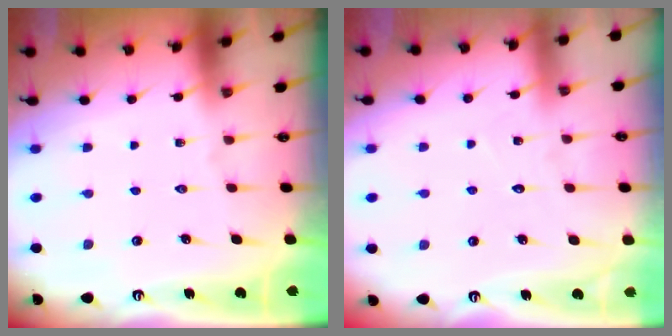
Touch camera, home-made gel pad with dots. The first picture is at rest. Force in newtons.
{"total": 4.5, "press": 4.5, "slide": 0.3}